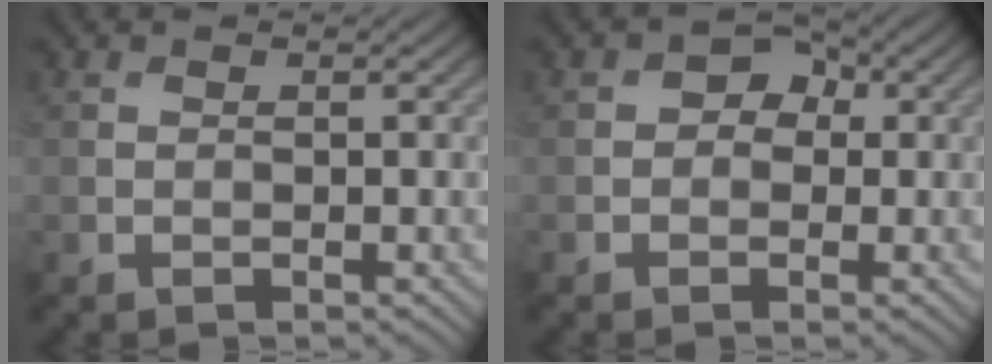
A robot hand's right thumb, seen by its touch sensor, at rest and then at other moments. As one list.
[{"total": 2.9, "force": [0.2, 2.4, 1.6], "torque": [-0.020, 0.005, -0.008]}]